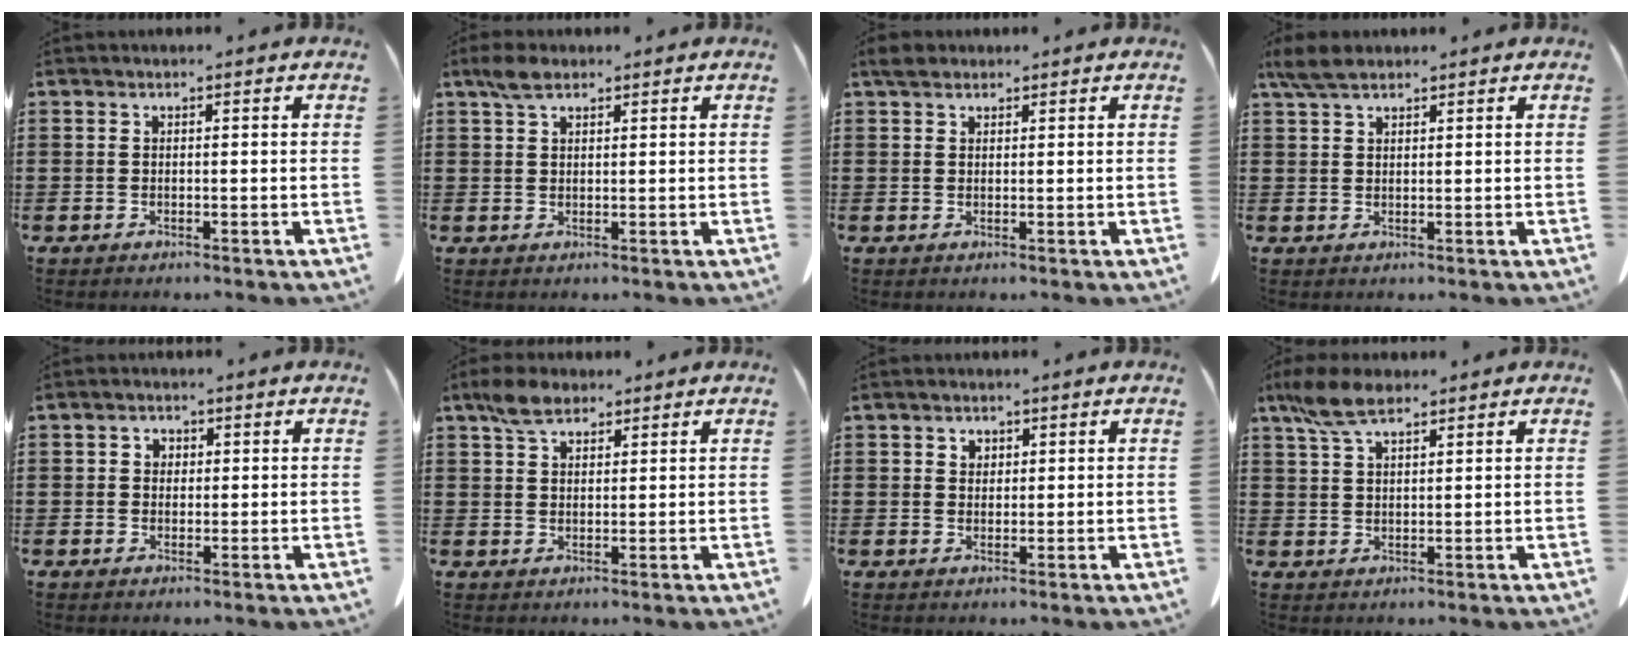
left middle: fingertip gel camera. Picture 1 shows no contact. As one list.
[{"total": 3.0, "force": [2.0, 1.4, 1.8], "torque": [-0.042, 0.007, 0.037]}, {"total": 2.0, "force": [1.5, 1.0, 0.7], "torque": [-0.012, 0.003, 0.028]}, {"total": 3.7, "force": [2.7, 1.3, 2.2], "torque": [-0.050, 0.006, 0.051]}, {"total": 1.4, "force": [0.3, 1.3, 0.5], "torque": [-0.014, 0.009, 0.003]}, {"total": 4.5, "force": [3.3, 2.2, 2.3], "torque": [-0.054, 0.009, 0.062]}, {"total": 1.5, "force": [1.0, 1.0, 0.3], "torque": [-0.001, 0.001, 0.017]}, {"total": 6.3, "force": [4.2, 2.2, 4.1], "torque": [-0.097, -0.001, 0.076]}]